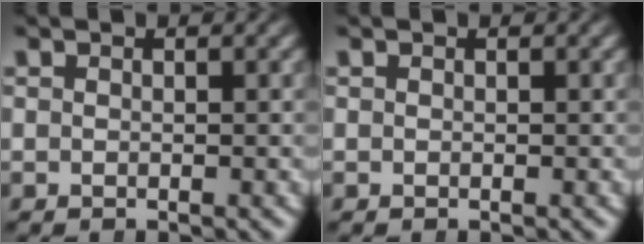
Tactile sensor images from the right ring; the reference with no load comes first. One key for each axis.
{"total": 0.0}